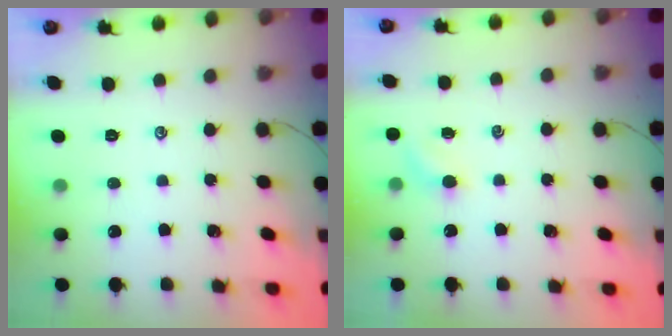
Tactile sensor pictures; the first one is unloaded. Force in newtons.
{"total": 2.9, "press": 2.7, "slide": 0.9}